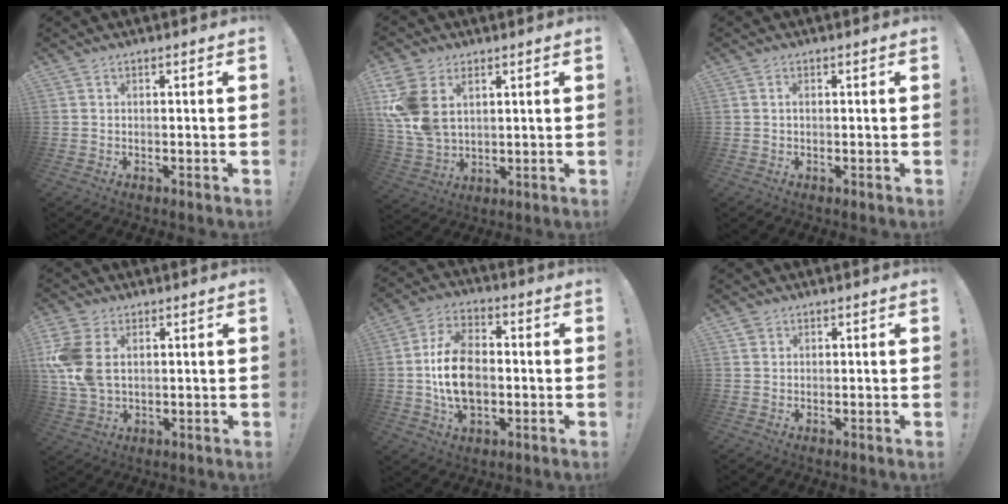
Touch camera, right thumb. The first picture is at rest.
{"total": 12.3, "force": [4.5, 8.4, 7.8], "torque": [-0.154, -0.019, 0.089]}
{"total": 0.5, "force": [-0.1, 0.2, 0.4], "torque": [-0.011, 0.003, -0.003]}
{"total": 11.6, "force": [2.7, 7.8, 8.1], "torque": [-0.173, -0.006, 0.052]}
{"total": 15.9, "force": [-1.2, 11.0, 11.4], "torque": [-0.194, 0.007, -0.024]}
{"total": 1.4, "force": [1.0, 0.9, 0.2], "torque": [0.003, -0.003, 0.017]}